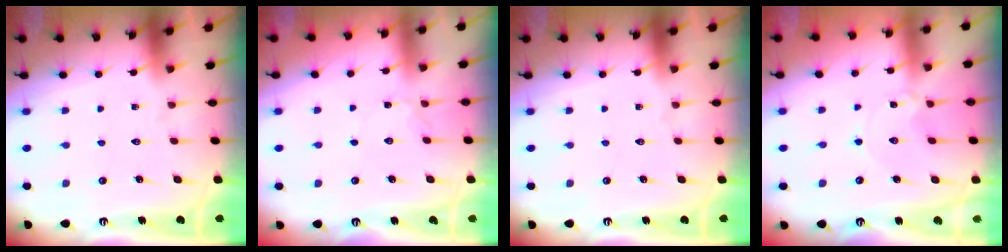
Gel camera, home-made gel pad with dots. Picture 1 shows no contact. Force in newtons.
{"total": 1.4, "press": 1.4, "slide": 0.3}
{"total": 0.0}
{"total": 1.0, "press": 1.0, "slide": 0.2}